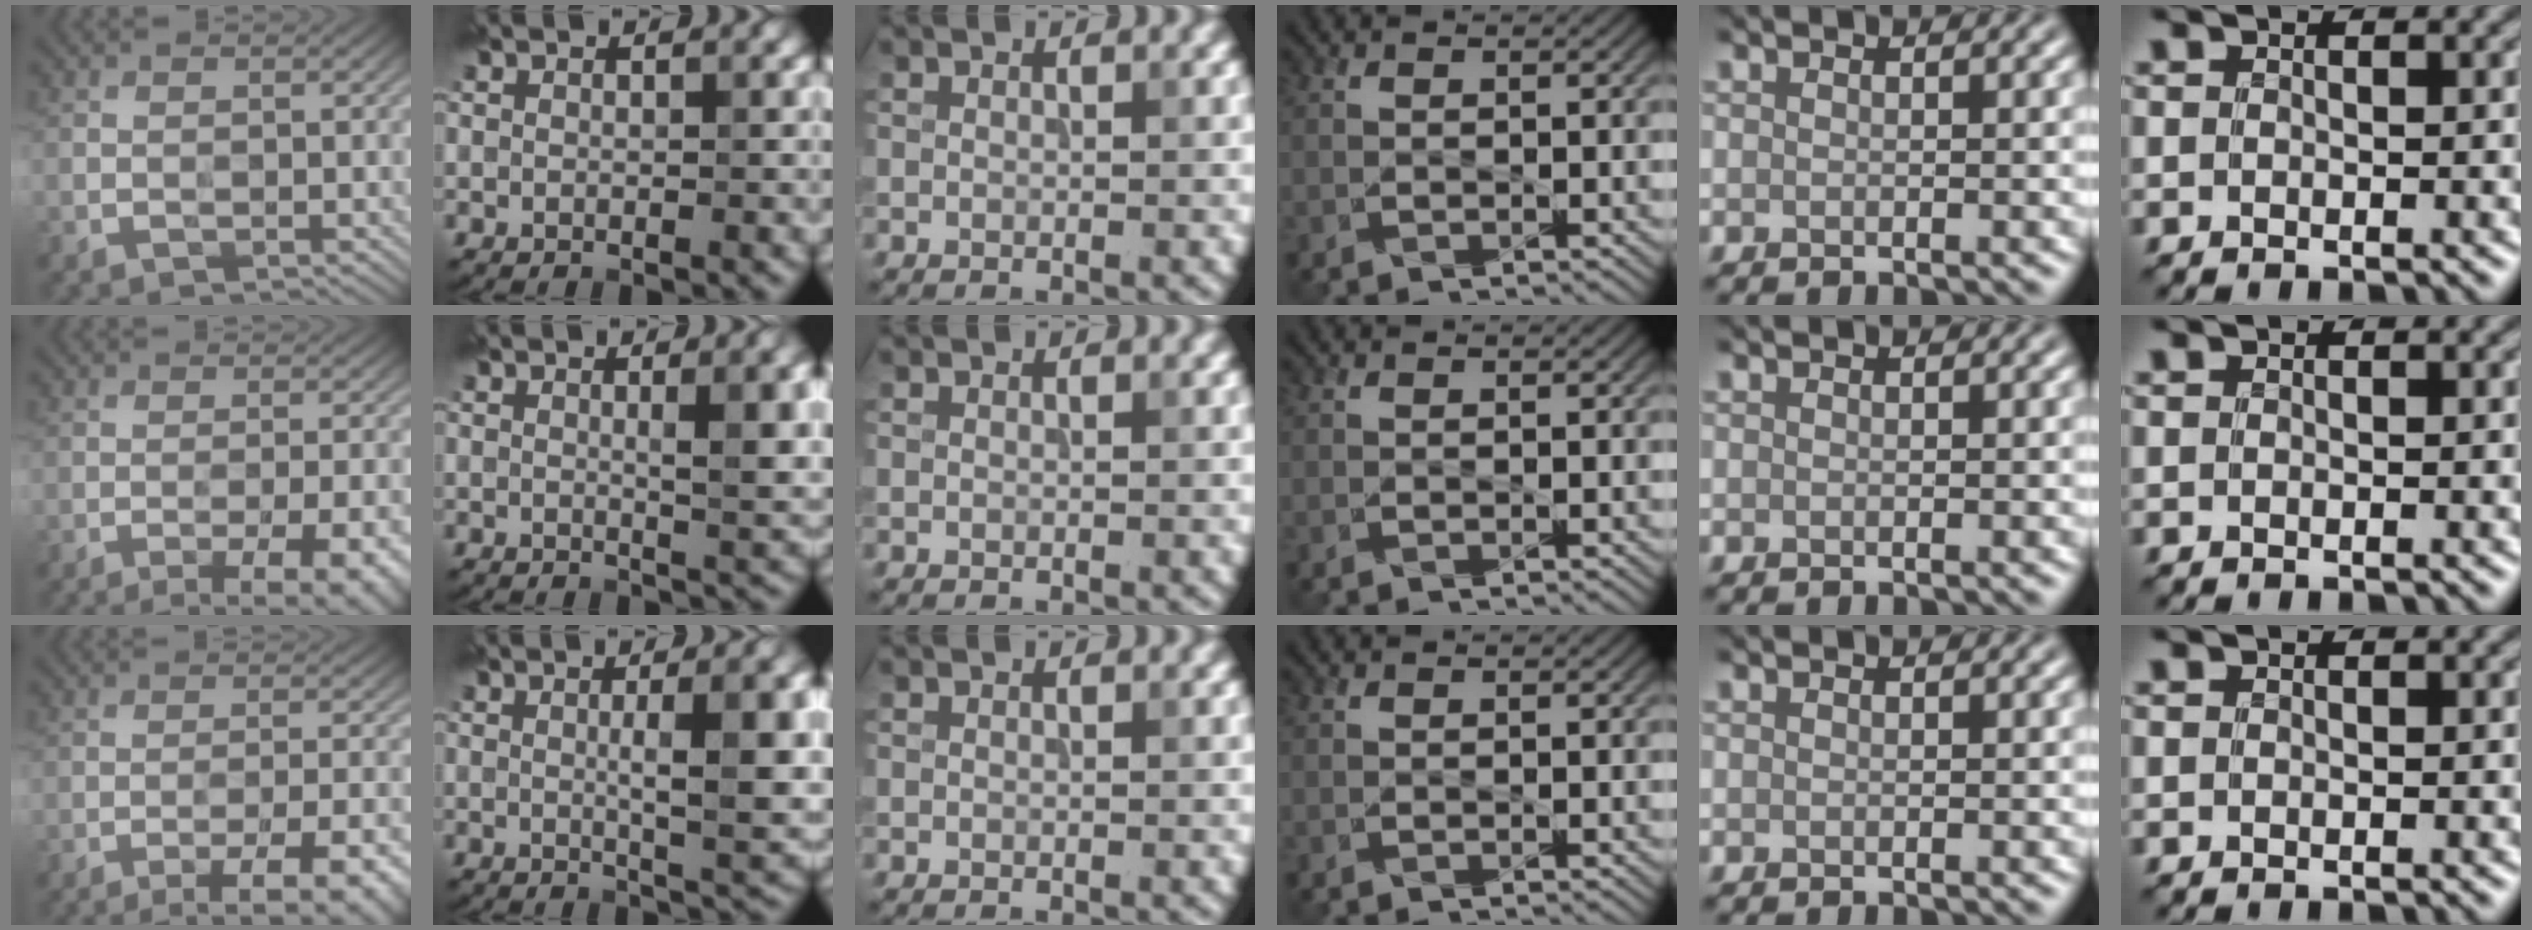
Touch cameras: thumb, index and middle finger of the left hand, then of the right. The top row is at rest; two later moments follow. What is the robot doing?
{"motion": "wipe", "object": "measuring cup"}